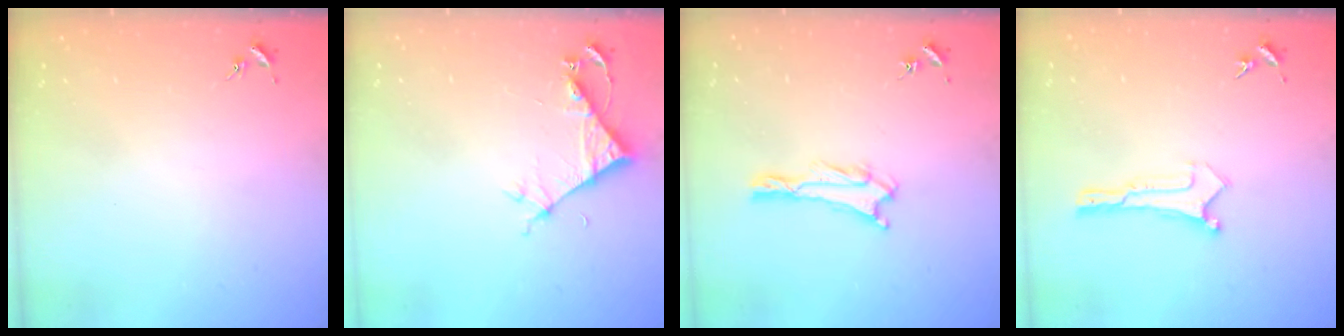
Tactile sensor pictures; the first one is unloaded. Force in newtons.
{"total": 4.7, "press": 4.7, "slide": 0.3}
{"total": 0.7, "press": 0.7, "slide": 0.1}
{"total": 0.0}